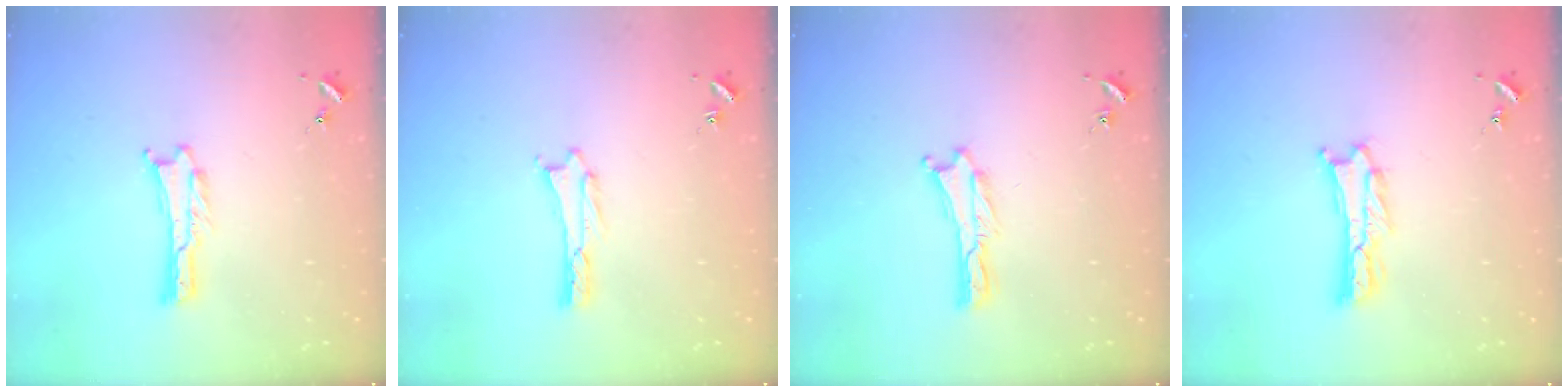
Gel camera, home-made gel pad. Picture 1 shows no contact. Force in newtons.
{"total": 0.5, "press": 0.5, "slide": 0.2}
{"total": 0.0}
{"total": 1.6, "press": 1.6, "slide": 0.2}